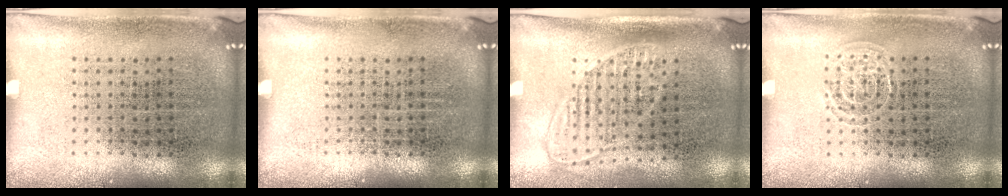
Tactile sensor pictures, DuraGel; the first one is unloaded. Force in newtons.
{"total": 0.0}
{"total": 1.4, "press": 1.1, "slide": 0.7}
{"total": 1.3, "press": 1.3, "slide": 0.2}